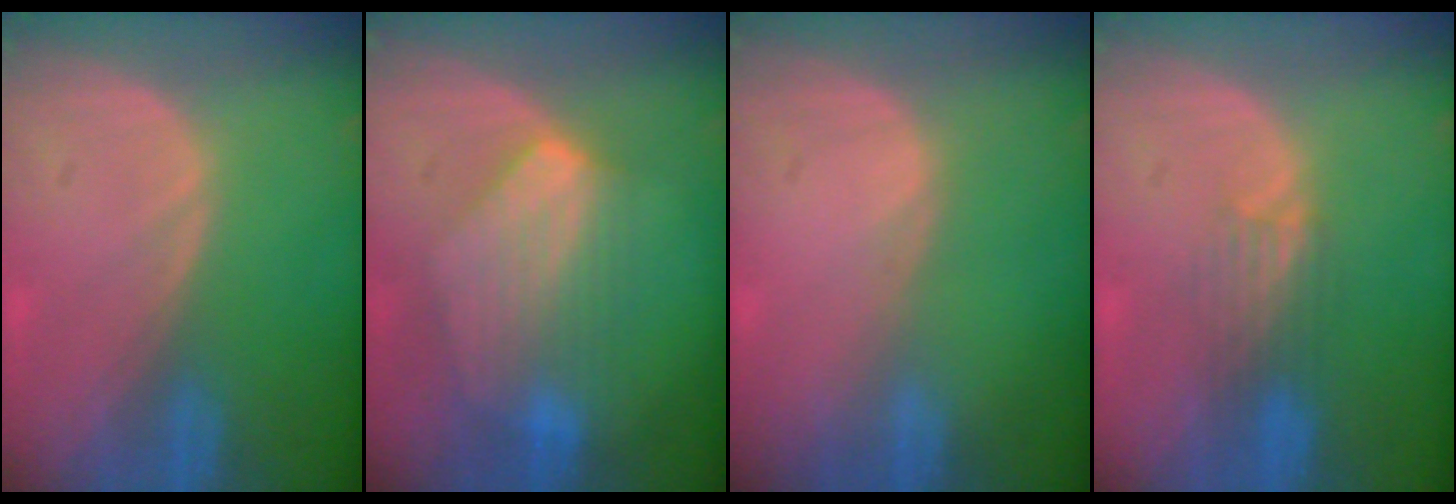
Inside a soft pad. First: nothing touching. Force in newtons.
{"total": 7.2, "press": 7.1, "slide": 1.2}
{"total": 0.0}
{"total": 3.3, "press": 3.1, "slide": 1.1}